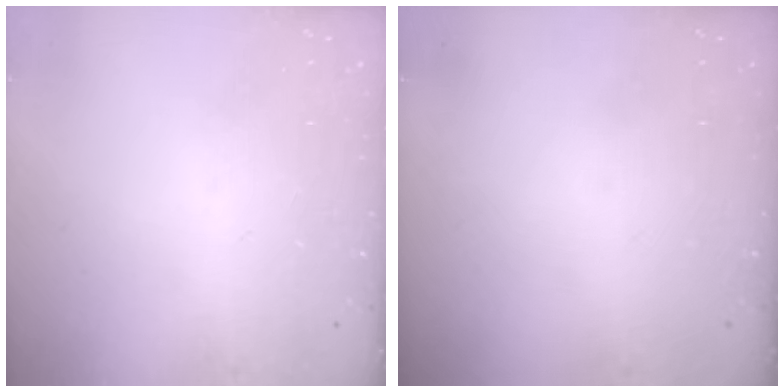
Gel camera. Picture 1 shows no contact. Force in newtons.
{"total": 0.0}